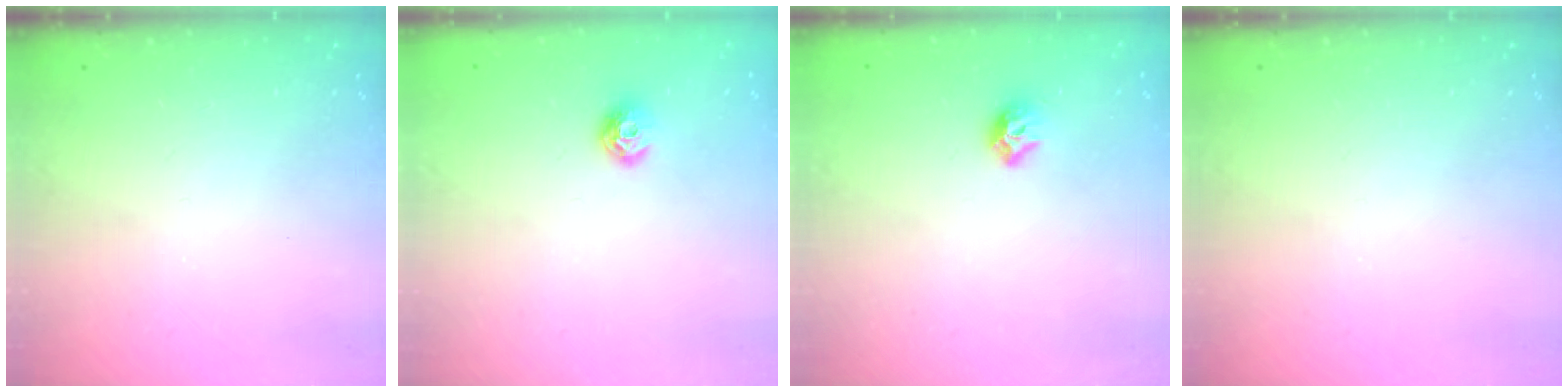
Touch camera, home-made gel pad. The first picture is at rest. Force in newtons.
{"total": 8.0, "press": 8.0, "slide": 1.0}
{"total": 7.9, "press": 7.8, "slide": 1.0}
{"total": 0.0}